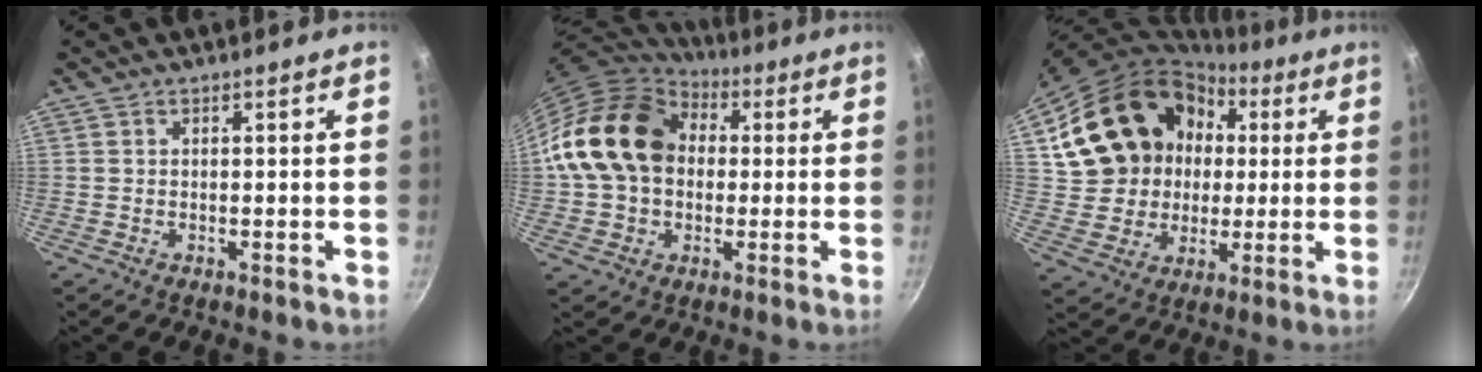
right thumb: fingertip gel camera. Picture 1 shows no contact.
{"total": 18.9, "force": [2.6, 14.4, 11.9], "torque": [-0.191, 0.034, 0.038]}
{"total": 21.6, "force": [5.2, 18.0, 10.8], "torque": [-0.177, 0.037, 0.108]}